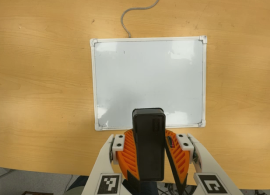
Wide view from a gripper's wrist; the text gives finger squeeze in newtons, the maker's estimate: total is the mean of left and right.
{"total": 9.1, "left": 9.2, "right": 9.0}